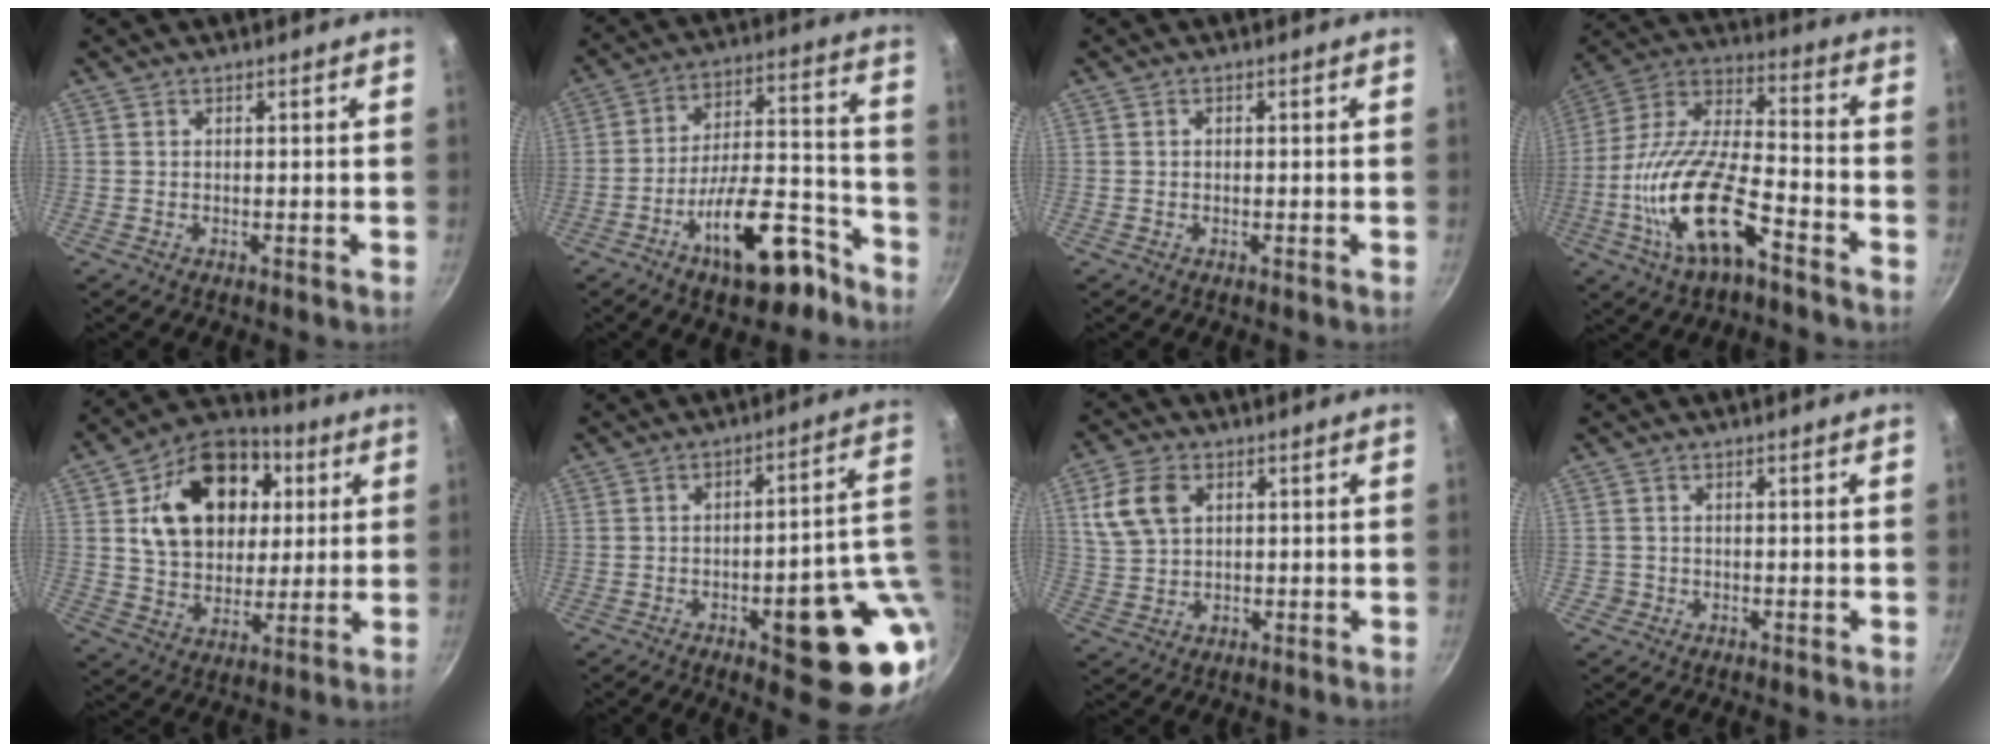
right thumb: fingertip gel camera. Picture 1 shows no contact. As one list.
[{"total": 17.7, "force": [-10.2, 7.3, 12.4], "torque": [-0.153, 0.091, -0.152]}, {"total": 0.7, "force": [0.1, 0.6, 0.4], "torque": [-0.005, 0.005, 0.000]}, {"total": 20.1, "force": [-8.7, 7.9, 16.3], "torque": [-0.303, 0.046, -0.177]}, {"total": 21.7, "force": [5.4, 15.8, 13.8], "torque": [-0.204, 0.009, 0.085]}, {"total": 17.9, "force": [-3.0, 5.9, 16.6], "torque": [-0.162, 0.015, -0.031]}, {"total": 9.0, "force": [2.6, 6.5, 5.7], "torque": [-0.095, 0.002, 0.053]}, {"total": 1.3, "force": [-0.5, 1.2, 0.2], "torque": [0.001, 0.006, -0.006]}]